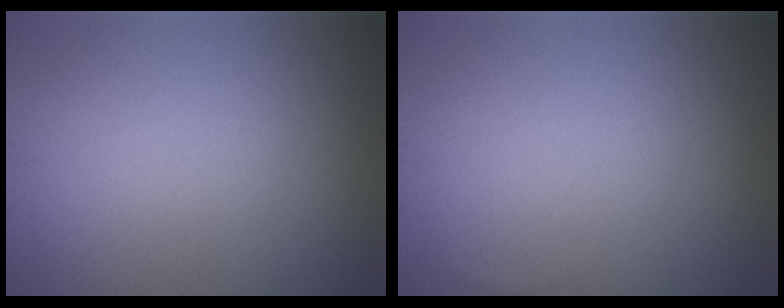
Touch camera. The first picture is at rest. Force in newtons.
{"total": 0.0}